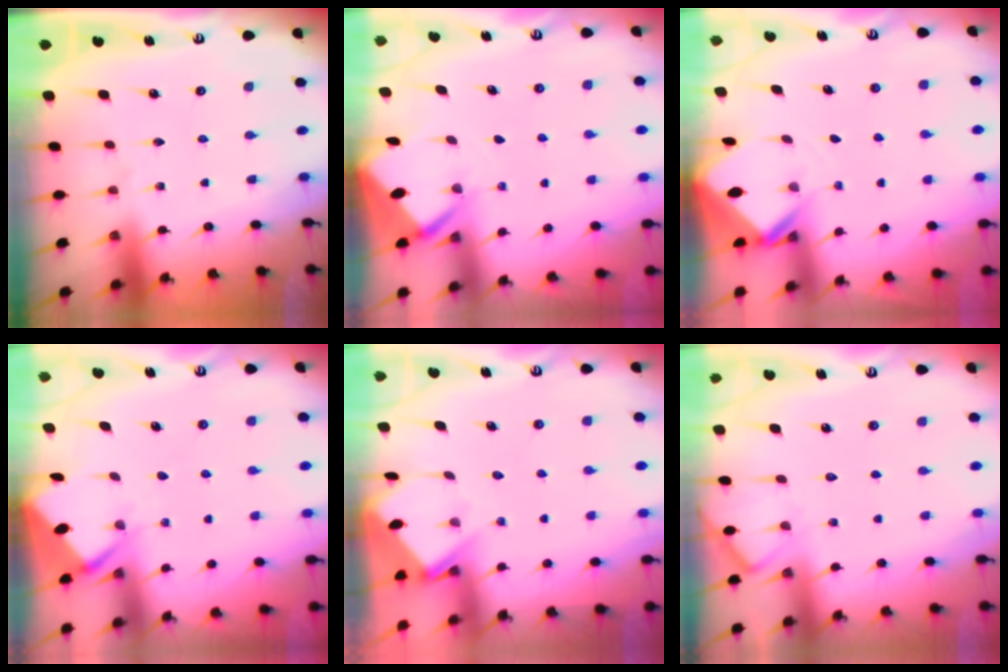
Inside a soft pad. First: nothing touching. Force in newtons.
{"total": 2.7, "press": 2.7, "slide": 0.3}
{"total": 2.7, "press": 2.7, "slide": 0.2}
{"total": 2.6, "press": 2.6, "slide": 0.4}
{"total": 3.9, "press": 3.9, "slide": 0.4}
{"total": 6.0, "press": 6.0, "slide": 0.8}